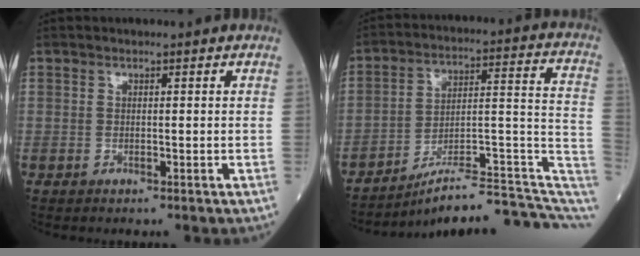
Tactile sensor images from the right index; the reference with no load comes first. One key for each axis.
{"total": 16.7, "fx": -14.0, "fy": 2.0, "fz": 8.8, "tx": -0.074, "ty": 0.064, "tz": -0.200}